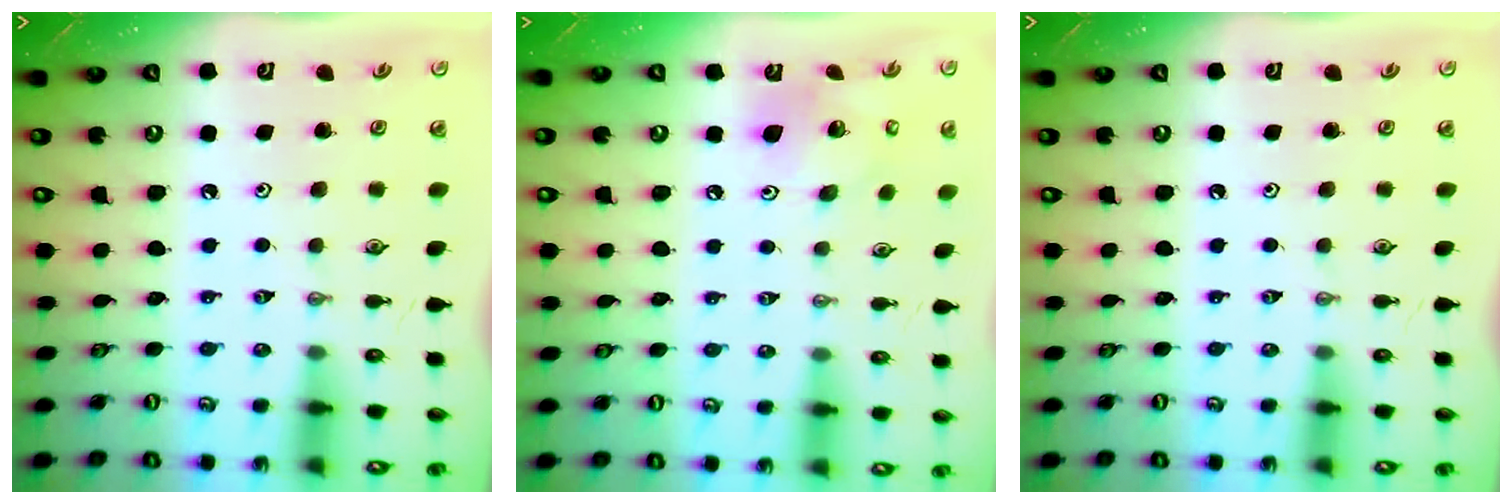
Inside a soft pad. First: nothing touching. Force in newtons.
{"total": 14.4, "press": 14.1, "slide": 3.3}
{"total": 0.0}